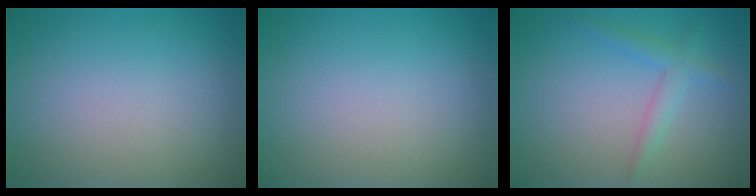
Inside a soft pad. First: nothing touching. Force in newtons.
{"total": 0.0}
{"total": 2.0, "press": 2.0, "slide": 0.1}